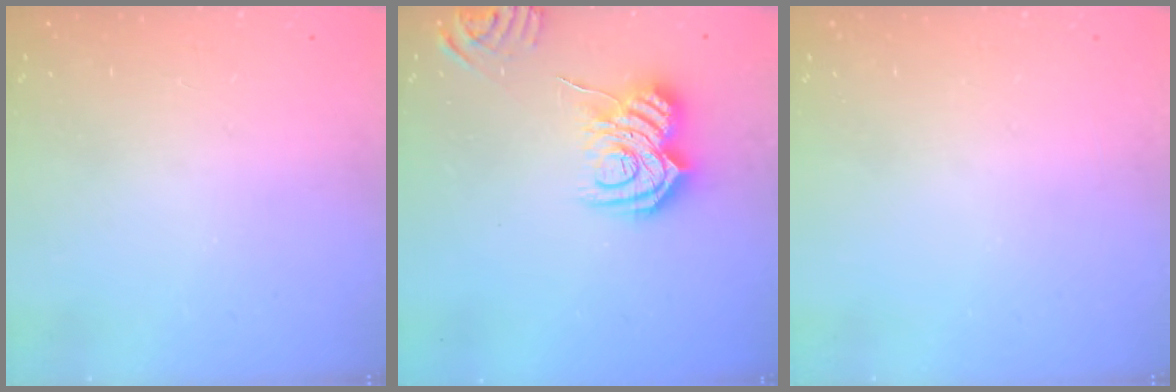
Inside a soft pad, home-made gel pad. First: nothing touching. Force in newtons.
{"total": 13.1, "press": 13.1, "slide": 1.0}
{"total": 0.0}